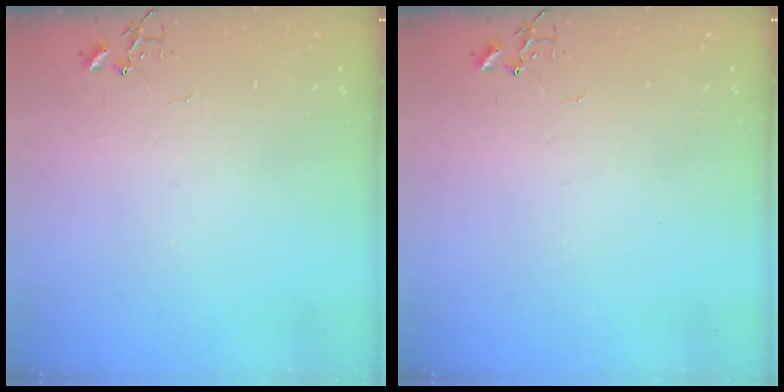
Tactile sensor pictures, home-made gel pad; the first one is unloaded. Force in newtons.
{"total": 0.0}